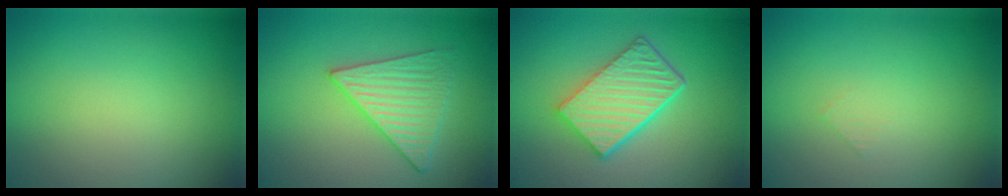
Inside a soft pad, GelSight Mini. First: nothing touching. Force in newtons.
{"total": 3.5, "press": 3.4, "slide": 0.6}
{"total": 5.8, "press": 4.3, "slide": 3.9}
{"total": 0.5, "press": 0.5, "slide": 0.1}